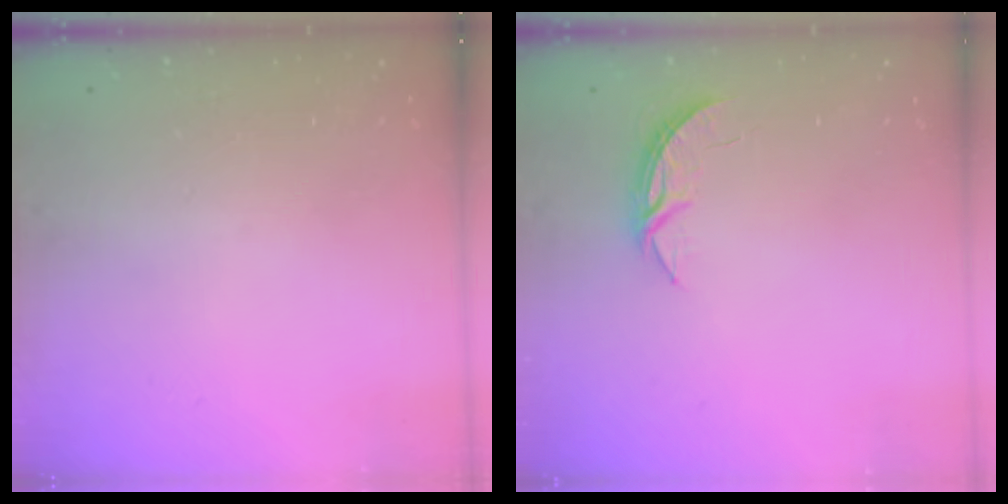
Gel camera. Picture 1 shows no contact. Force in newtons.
{"total": 3.7, "press": 3.7, "slide": 0.3}